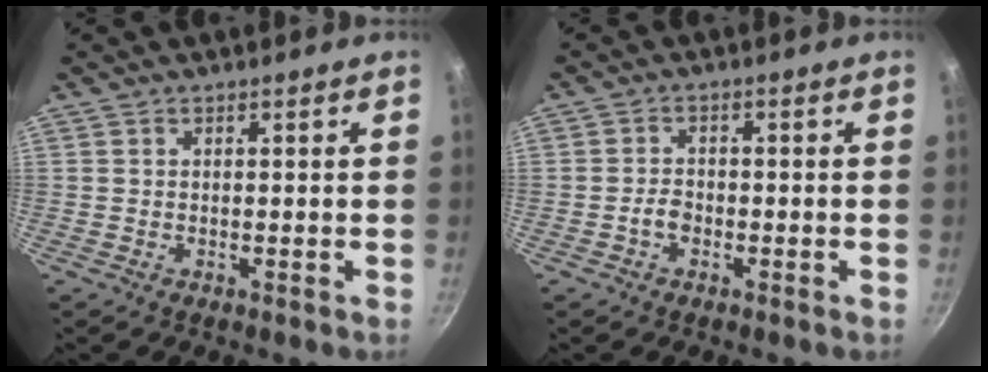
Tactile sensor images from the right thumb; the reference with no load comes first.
{"total": 2.3, "force": [-1.1, 1.6, 1.4], "torque": [-0.020, 0.017, -0.022]}